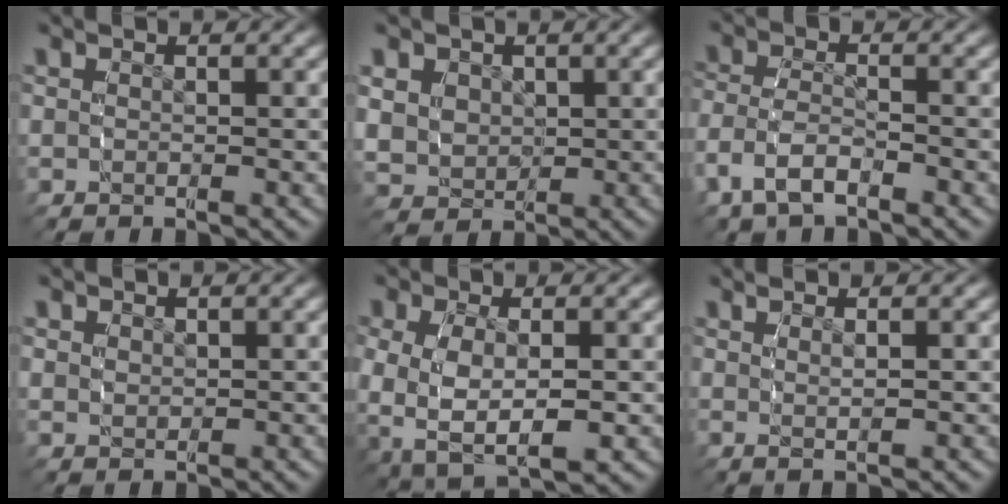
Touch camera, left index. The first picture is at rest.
{"total": 5.4, "force": [0.6, 4.7, 2.5], "torque": [-0.067, -0.029, 0.029]}
{"total": 3.7, "force": [-1.9, 2.1, 2.4], "torque": [-0.062, -0.020, -0.024]}
{"total": 0.8, "force": [0.7, 0.3, 0.3], "torque": [-0.005, -0.009, 0.025]}
{"total": 8.4, "force": [-1.9, 5.8, 5.8], "torque": [-0.140, -0.043, -0.007]}
{"total": 1.9, "force": [1.1, -0.4, 1.6], "torque": [-0.017, 0.001, 0.022]}